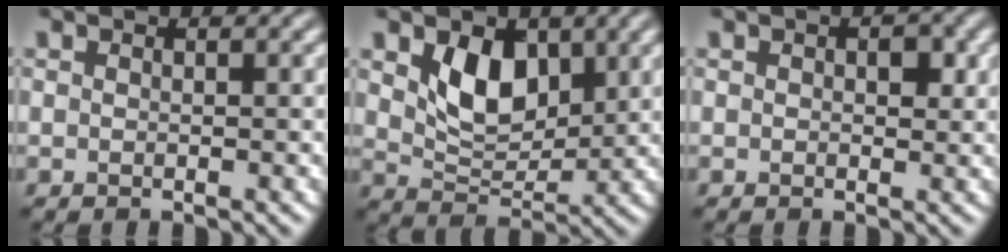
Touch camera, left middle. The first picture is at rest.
{"total": 4.8, "force": [1.6, 3.1, 3.3], "torque": [-0.073, -0.011, 0.028]}
{"total": 1.6, "force": [0.4, 0.8, 1.3], "torque": [-0.021, -0.001, 0.008]}